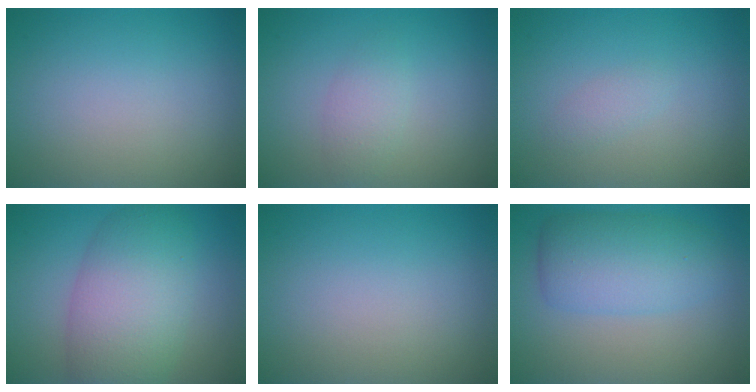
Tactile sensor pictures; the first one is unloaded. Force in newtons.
{"total": 2.3, "press": 2.3, "slide": 0.0}
{"total": 1.1, "press": 1.1, "slide": 0.1}
{"total": 7.7, "press": 7.7, "slide": 0.3}
{"total": 0.0}
{"total": 5.4, "press": 5.4, "slide": 0.3}